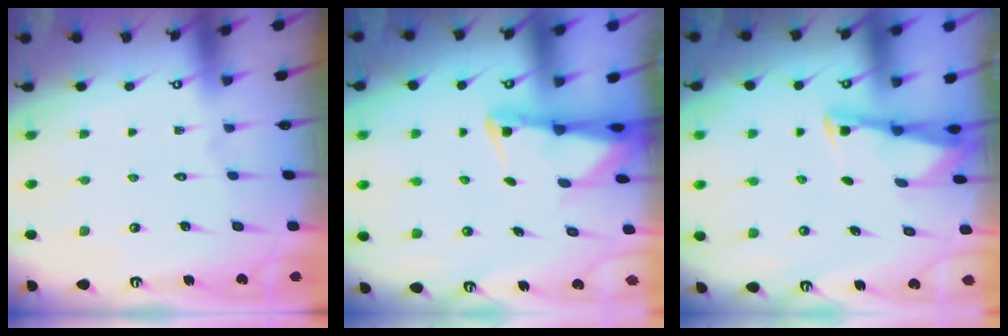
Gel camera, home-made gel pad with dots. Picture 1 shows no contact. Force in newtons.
{"total": 2.5, "press": 2.5, "slide": 0.5}
{"total": 2.9, "press": 2.9, "slide": 0.2}